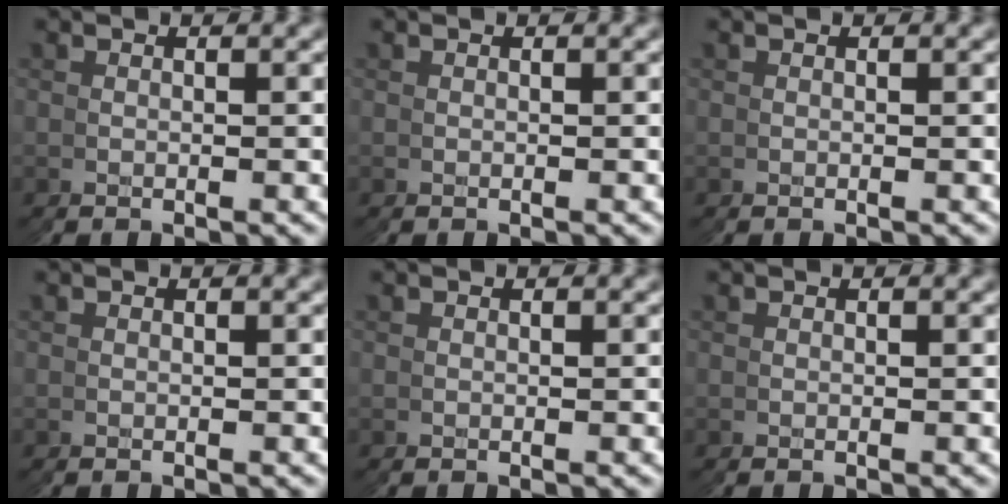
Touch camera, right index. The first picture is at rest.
{"total": 0.0}
{"total": 0.0}
{"total": 0.0}
{"total": 0.0}
{"total": 0.0}